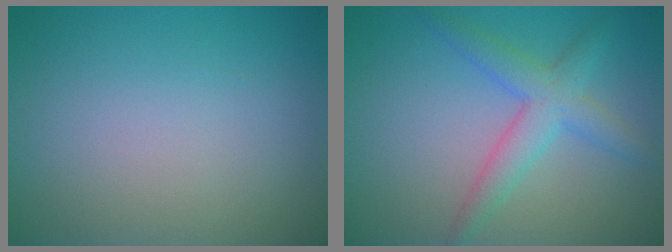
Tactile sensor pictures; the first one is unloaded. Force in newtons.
{"total": 3.7, "press": 3.7, "slide": 0.1}